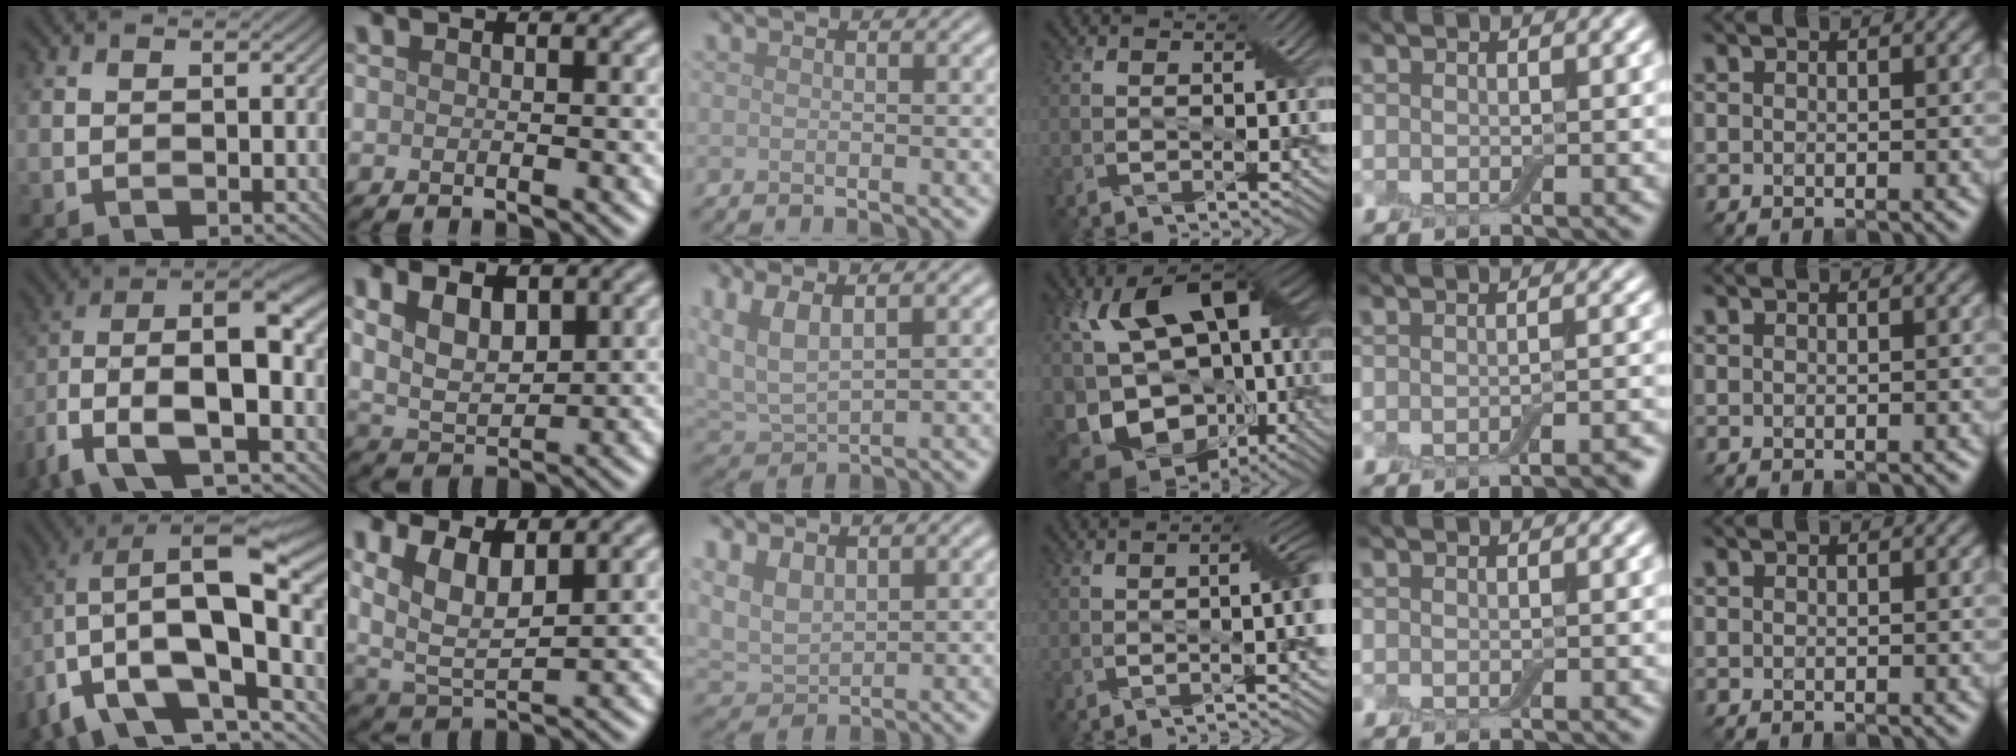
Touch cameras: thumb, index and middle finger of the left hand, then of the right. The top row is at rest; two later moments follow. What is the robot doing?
{"motion": "extract", "object": "backpack"}